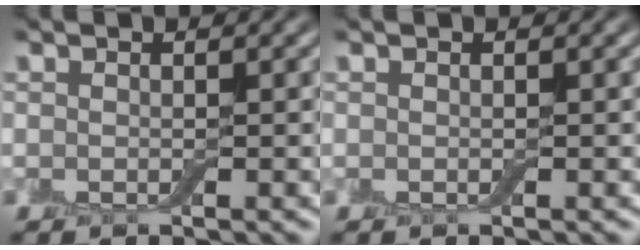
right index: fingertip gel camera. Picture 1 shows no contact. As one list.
[{"total": 0.0}]